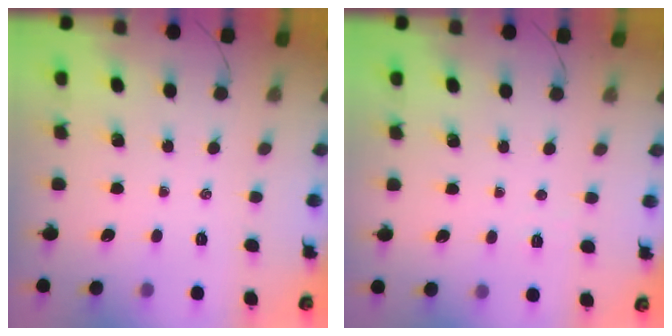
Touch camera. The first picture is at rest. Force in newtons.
{"total": 1.9, "press": 1.8, "slide": 0.6}